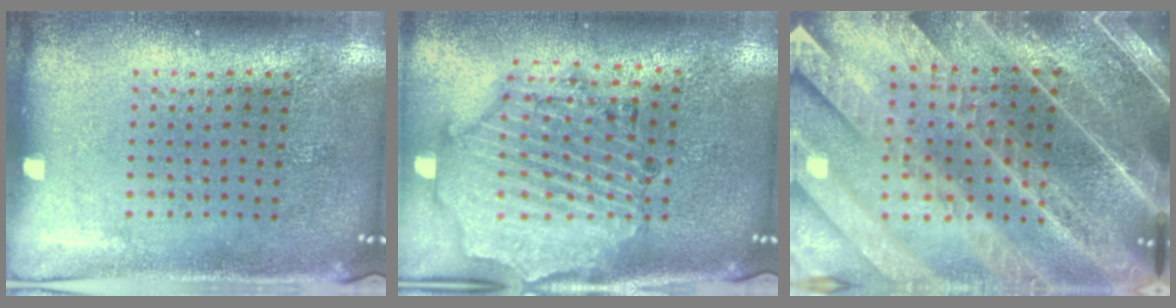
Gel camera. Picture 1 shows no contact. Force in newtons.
{"total": 1.8, "press": 1.8, "slide": 0.3}
{"total": 4.8, "press": 4.2, "slide": 2.2}